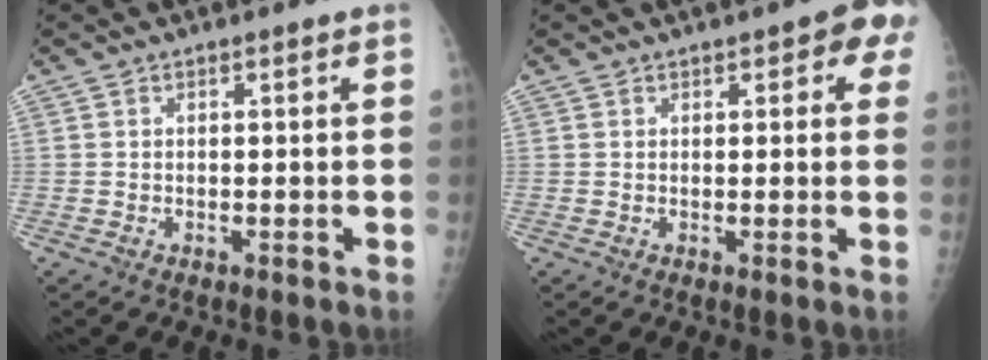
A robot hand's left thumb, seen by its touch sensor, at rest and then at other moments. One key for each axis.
{"total": 5.2, "fx": 2.3, "fy": 2.4, "fz": 3.9, "tx": -0.017, "ty": -0.001, "tz": 0.018}